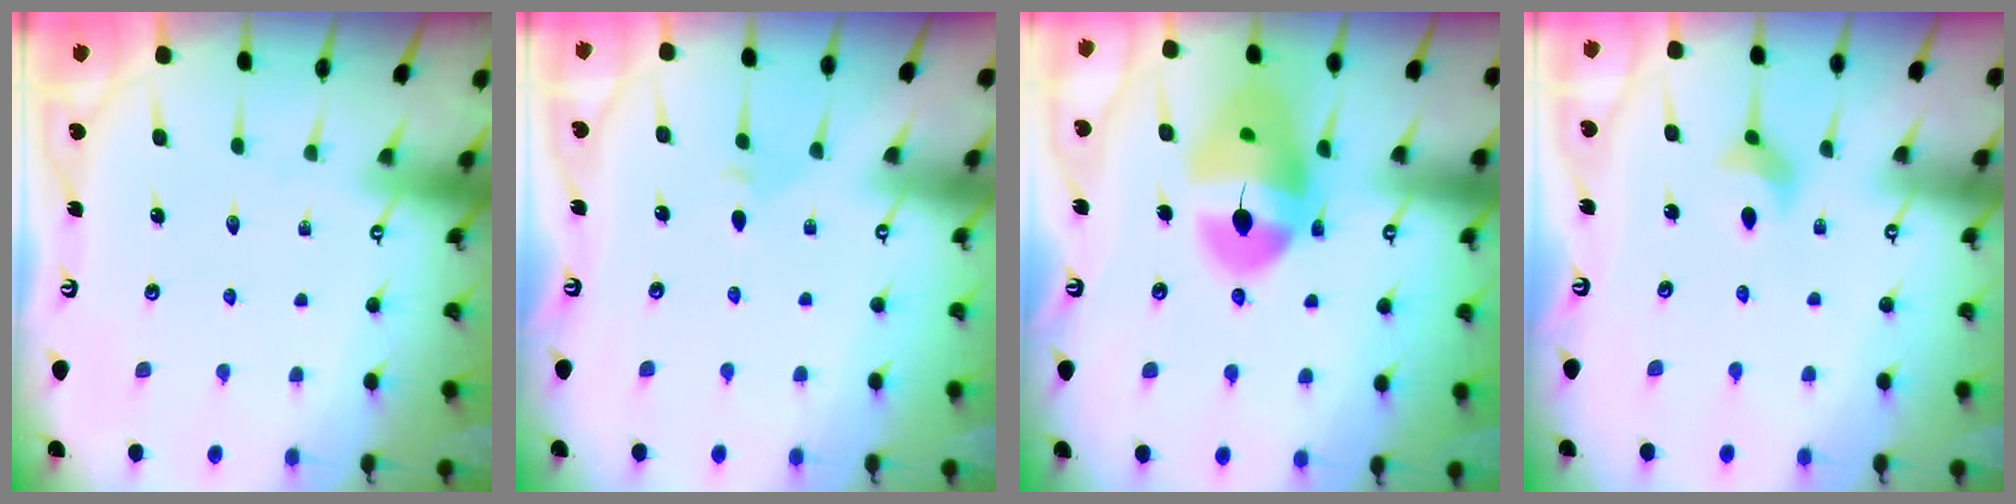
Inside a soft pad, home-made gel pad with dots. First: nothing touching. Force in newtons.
{"total": 2.9, "press": 2.8, "slide": 0.8}
{"total": 16.9, "press": 16.8, "slide": 2.0}
{"total": 3.6, "press": 3.6, "slide": 0.6}